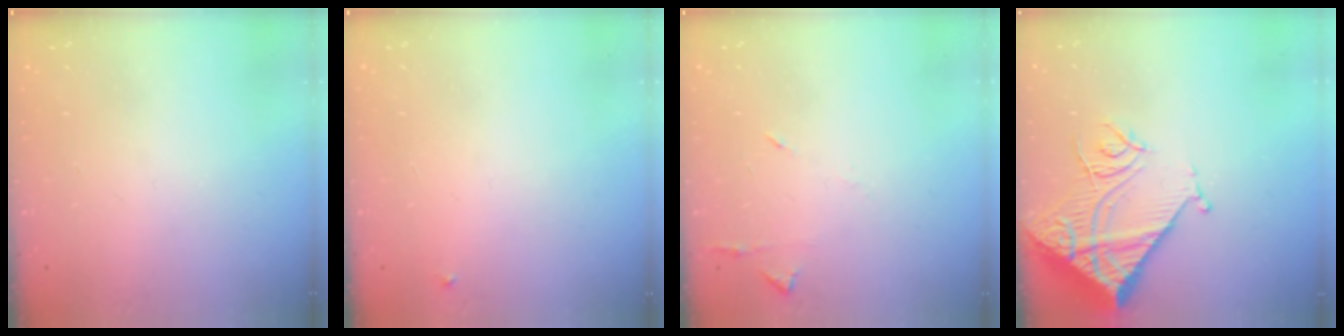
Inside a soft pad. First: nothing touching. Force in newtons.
{"total": 2.7, "press": 2.7, "slide": 0.2}
{"total": 5.8, "press": 5.8, "slide": 0.7}
{"total": 15.5, "press": 15.3, "slide": 1.9}